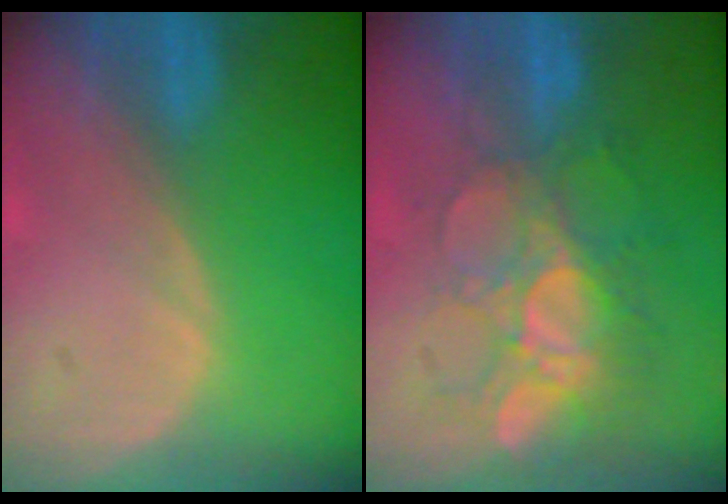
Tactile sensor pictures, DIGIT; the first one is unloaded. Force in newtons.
{"total": 9.5, "press": 8.5, "slide": 4.2}